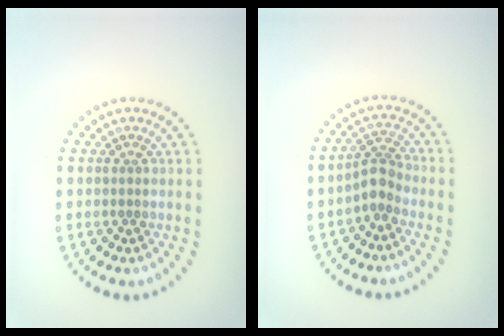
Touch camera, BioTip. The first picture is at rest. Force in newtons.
{"total": 2.4, "press": 1.8, "slide": 1.6}